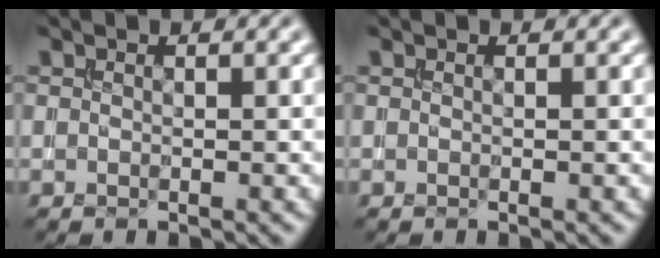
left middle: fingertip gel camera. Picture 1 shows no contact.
{"total": 0.0}